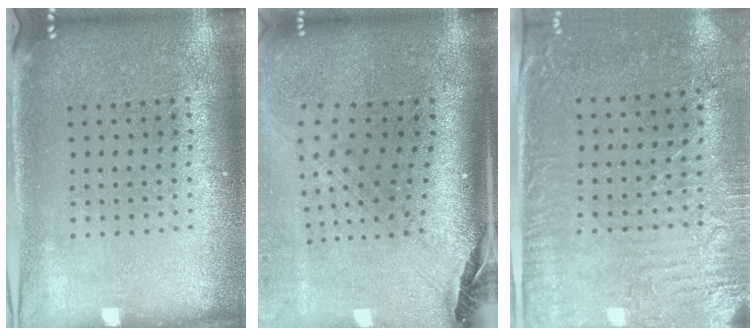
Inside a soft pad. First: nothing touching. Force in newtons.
{"total": 2.9, "press": 2.1, "slide": 2.0}
{"total": 3.1, "press": 2.5, "slide": 1.8}